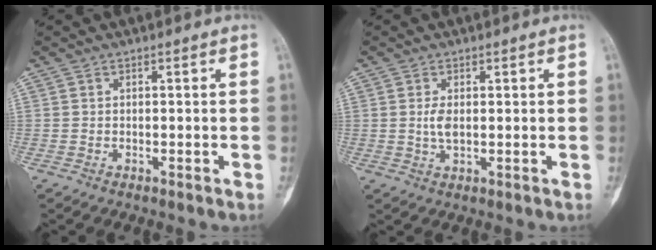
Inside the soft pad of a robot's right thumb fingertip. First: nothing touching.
{"total": 2.7, "force": [0.4, 1.4, 2.2], "torque": [-0.041, 0.001, 0.007]}